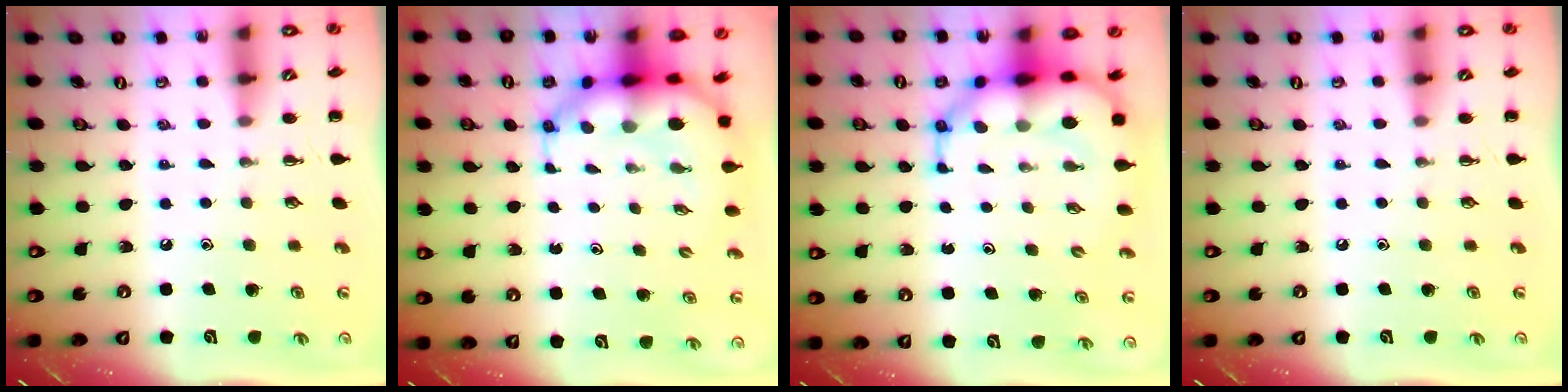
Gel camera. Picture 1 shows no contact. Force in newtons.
{"total": 8.1, "press": 7.7, "slide": 2.4}
{"total": 9.9, "press": 9.4, "slide": 2.9}
{"total": 0.0}